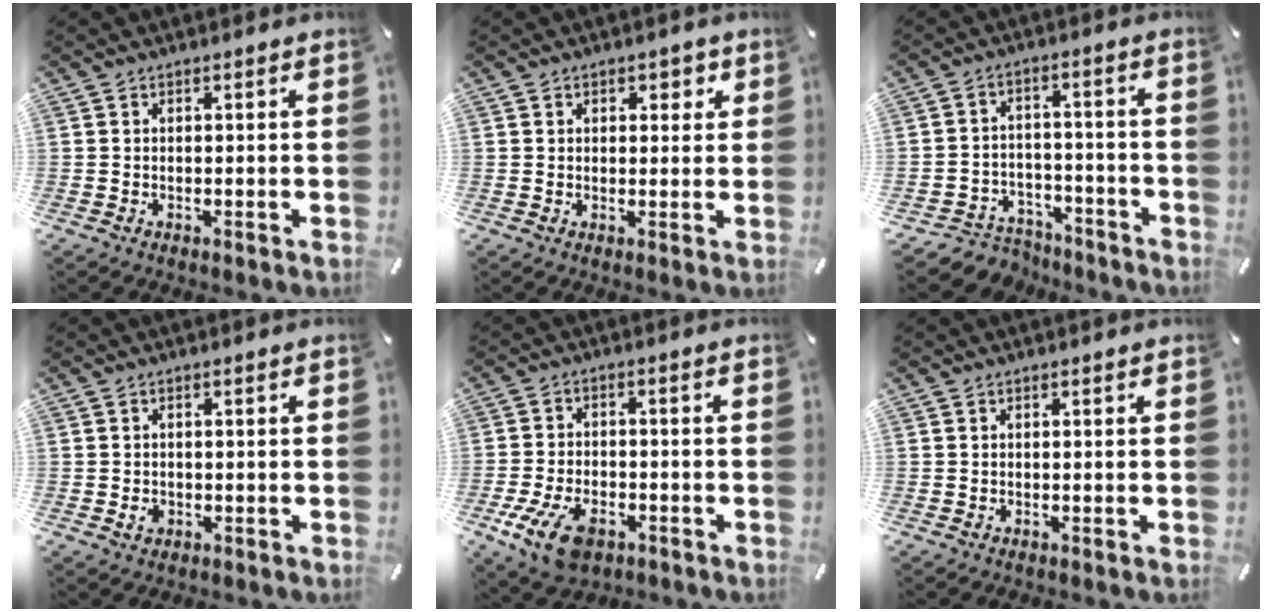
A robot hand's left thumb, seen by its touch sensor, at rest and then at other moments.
{"total": 2.3, "force": [0.9, 1.9, 1.0], "torque": [0.002, -0.003, 0.007]}
{"total": 6.1, "force": [-4.3, 4.1, 1.3], "torque": [-0.027, 0.020, -0.082]}
{"total": 1.7, "force": [-0.4, 1.4, 0.9], "torque": [-0.018, 0.002, -0.008]}
{"total": 10.0, "force": [-5.0, 6.0, 6.3], "torque": [-0.144, 0.011, -0.091]}
{"total": 0.0}